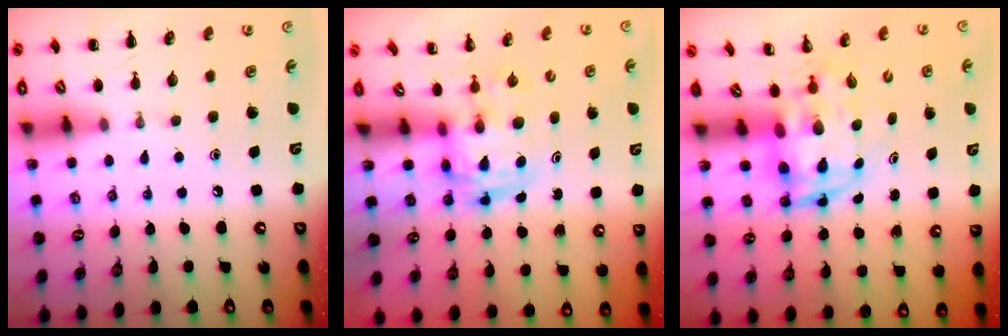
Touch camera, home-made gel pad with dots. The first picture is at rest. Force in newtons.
{"total": 3.0, "press": 3.0, "slide": 0.5}
{"total": 4.3, "press": 4.1, "slide": 1.3}